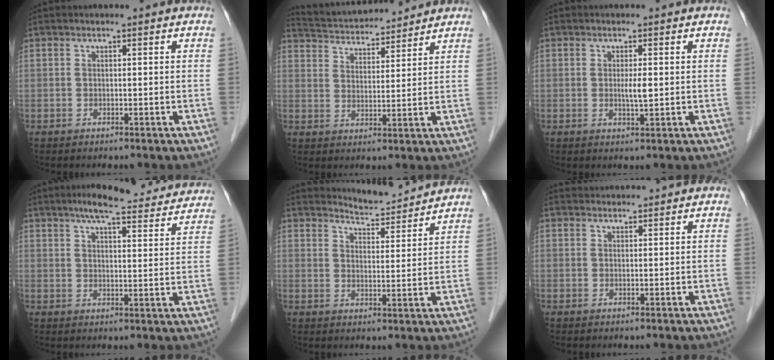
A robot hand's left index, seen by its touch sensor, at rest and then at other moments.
{"total": 11.3, "force": [10.8, 1.7, 2.7], "torque": [-0.053, 0.022, 0.177]}
{"total": 2.1, "force": [0.1, 0.3, 2.0], "torque": [-0.039, -0.002, 0.002]}
{"total": 16.3, "force": [14.4, 2.7, 7.2], "torque": [-0.091, 0.016, 0.178]}
{"total": 6.3, "force": [6.3, 0.0, -0.1], "torque": [-0.012, -0.005, 0.094]}
{"total": 2.9, "force": [2.8, 0.5, 0.1], "torque": [-0.007, 0.030, 0.046]}